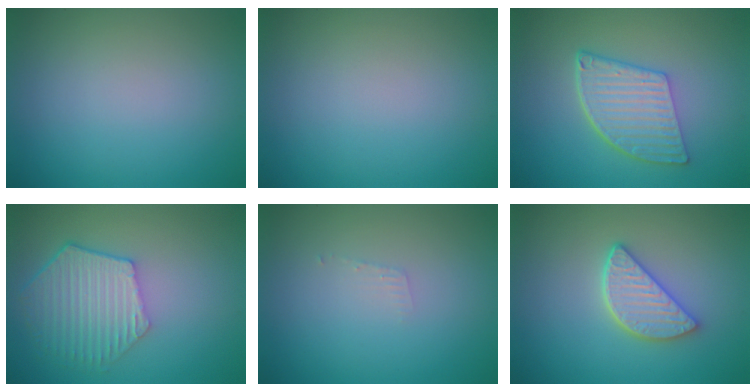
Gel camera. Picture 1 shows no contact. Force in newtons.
{"total": 0.0}
{"total": 5.7, "press": 4.2, "slide": 3.8}
{"total": 5.9, "press": 4.8, "slide": 3.5}
{"total": 0.7, "press": 0.7, "slide": 0.1}
{"total": 4.1, "press": 3.4, "slide": 2.3}